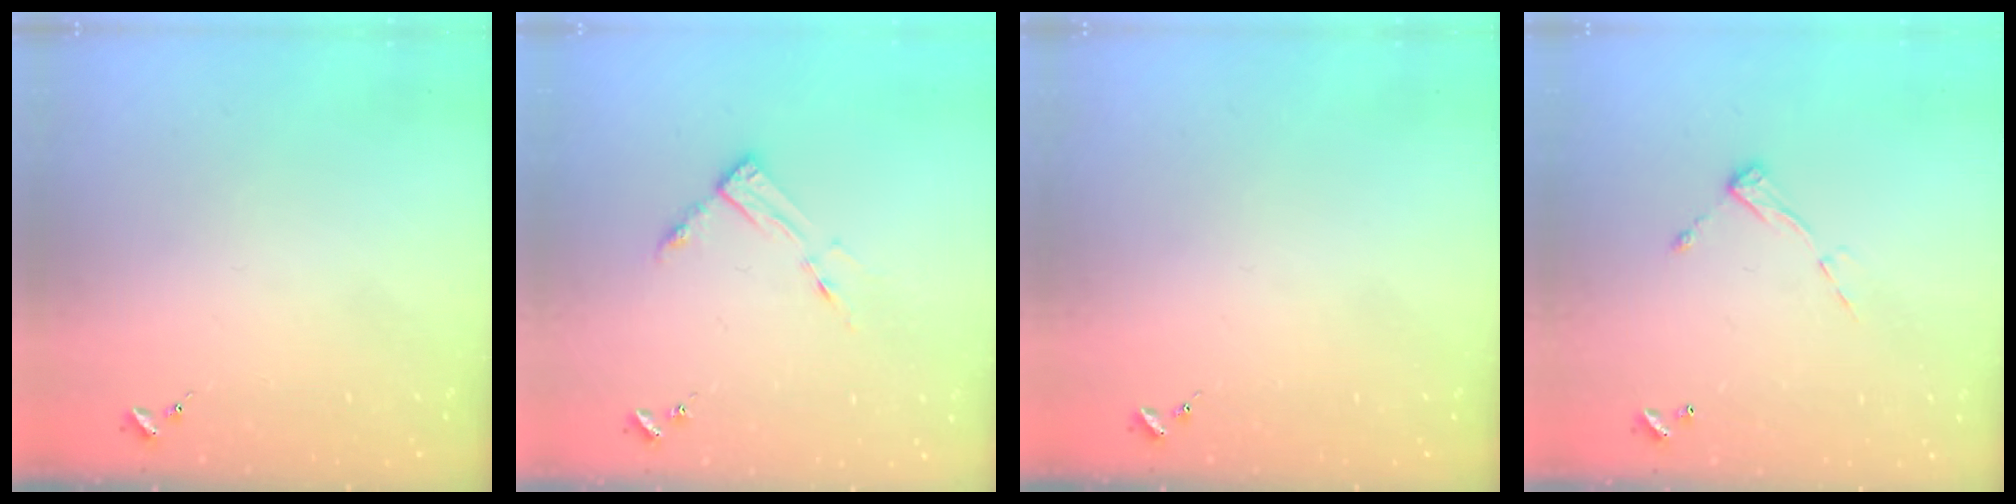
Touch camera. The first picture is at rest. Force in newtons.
{"total": 7.4, "press": 7.4, "slide": 0.6}
{"total": 0.0}
{"total": 6.9, "press": 6.9, "slide": 0.4}